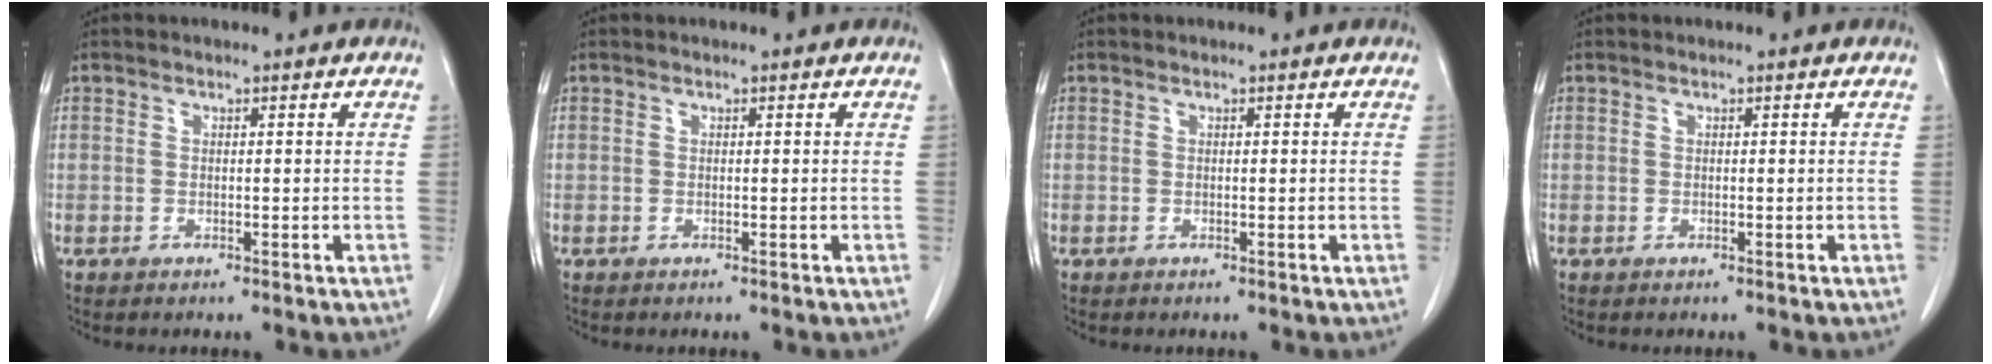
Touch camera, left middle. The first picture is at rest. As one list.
[{"total": 0.0}, {"total": 0.0}, {"total": 0.0}]